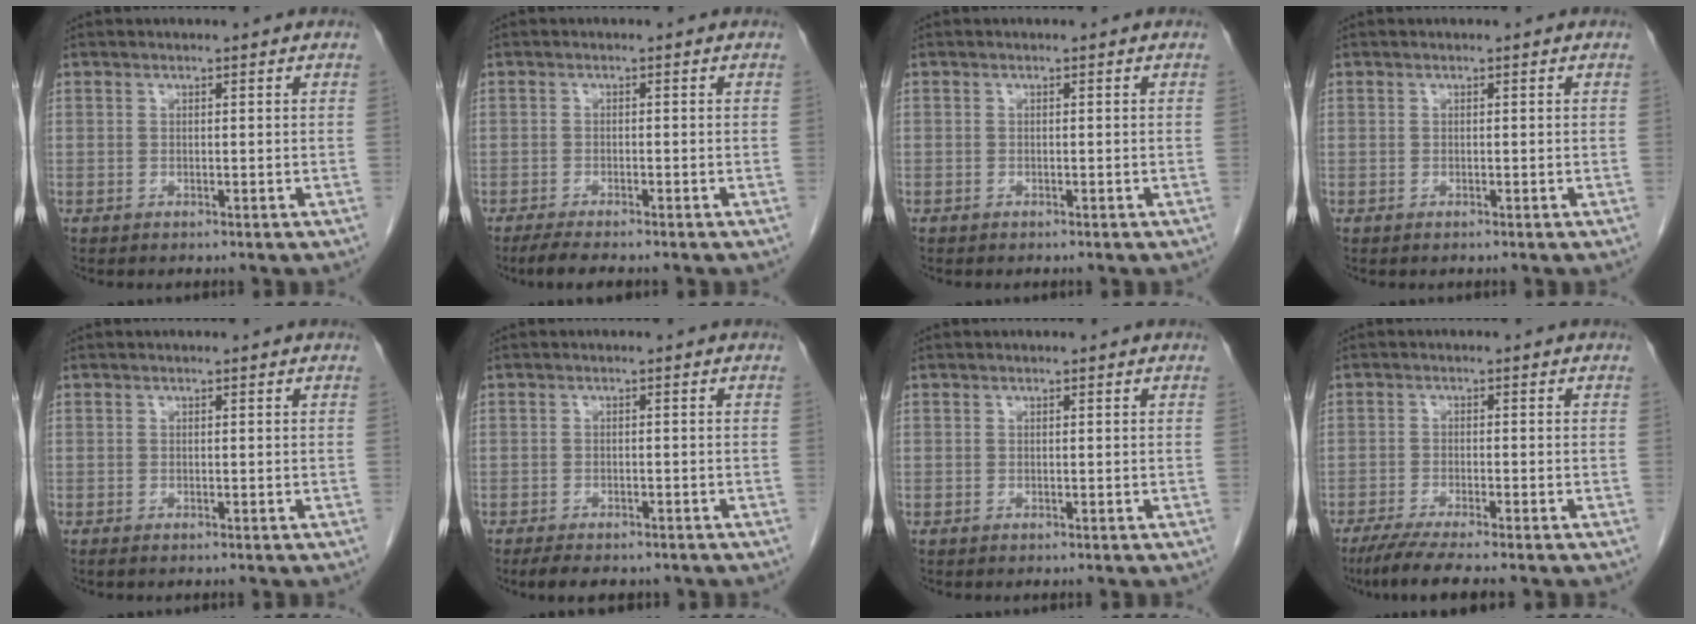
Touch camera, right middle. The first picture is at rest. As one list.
[{"total": 4.6, "force": [-3.7, 0.6, 2.5], "torque": [-0.042, -0.010, -0.057]}, {"total": 0.0}, {"total": 0.0}, {"total": 0.6, "force": [-0.5, 0.1, 0.3], "torque": [-0.007, -0.002, -0.008]}, {"total": 6.6, "force": [-5.3, 2.5, 3.0], "torque": [-0.039, -0.006, -0.067]}, {"total": 0.0}, {"total": 7.3, "force": [-6.0, -0.1, 4.3], "torque": [-0.063, -0.019, -0.095]}]